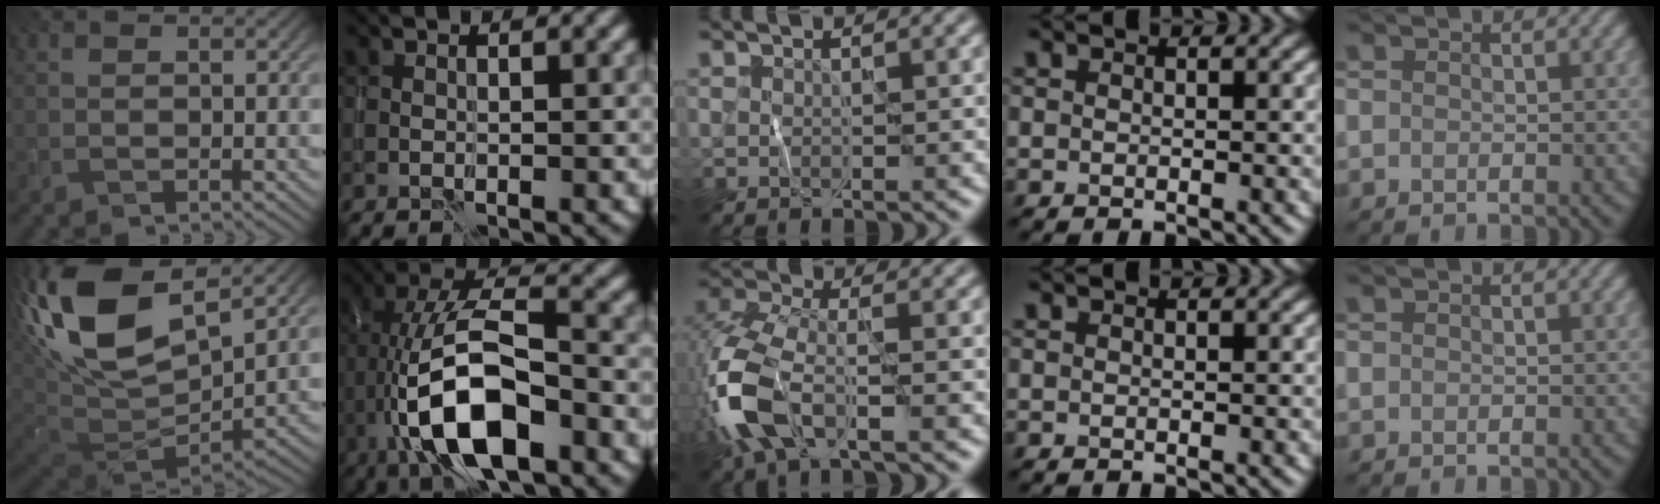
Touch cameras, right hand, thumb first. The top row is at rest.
{"thumb": {"total": 19.8, "force": [7.3, 10.4, 15.2], "torque": [-0.341, 0.020, 0.142]}, "index": {"total": 12.4, "force": [-3.5, 5.0, 10.8], "torque": [-0.193, 0.016, -0.069]}, "middle": {"total": 8.4, "force": [-2.8, 4.1, 6.8], "torque": [-0.175, 0.000, -0.071]}}